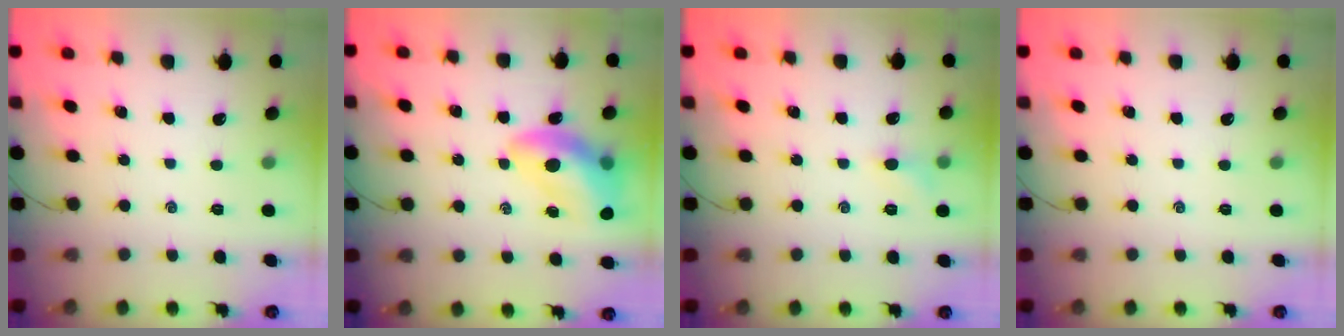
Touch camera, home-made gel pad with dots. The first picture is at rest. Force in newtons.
{"total": 15.7, "press": 15.2, "slide": 3.9}
{"total": 5.4, "press": 5.1, "slide": 1.5}
{"total": 0.0}